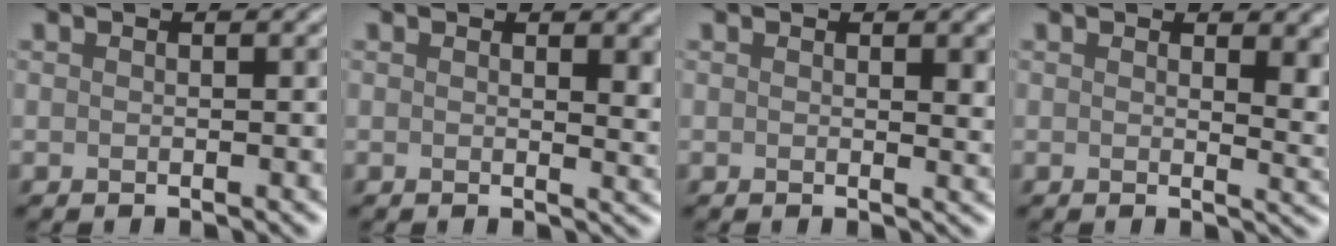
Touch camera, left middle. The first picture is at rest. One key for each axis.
{"total": 2.7, "fx": 0.9, "fy": 1.0, "fz": 2.3, "tx": -0.024, "ty": -0.003, "tz": 0.015}
{"total": 2.0, "fx": 0.6, "fy": 0.6, "fz": 1.8, "tx": -0.017, "ty": -0.002, "tz": 0.010}
{"total": 4.1, "fx": 1.6, "fy": 1.8, "fz": 3.3, "tx": -0.034, "ty": -0.008, "tz": 0.028}